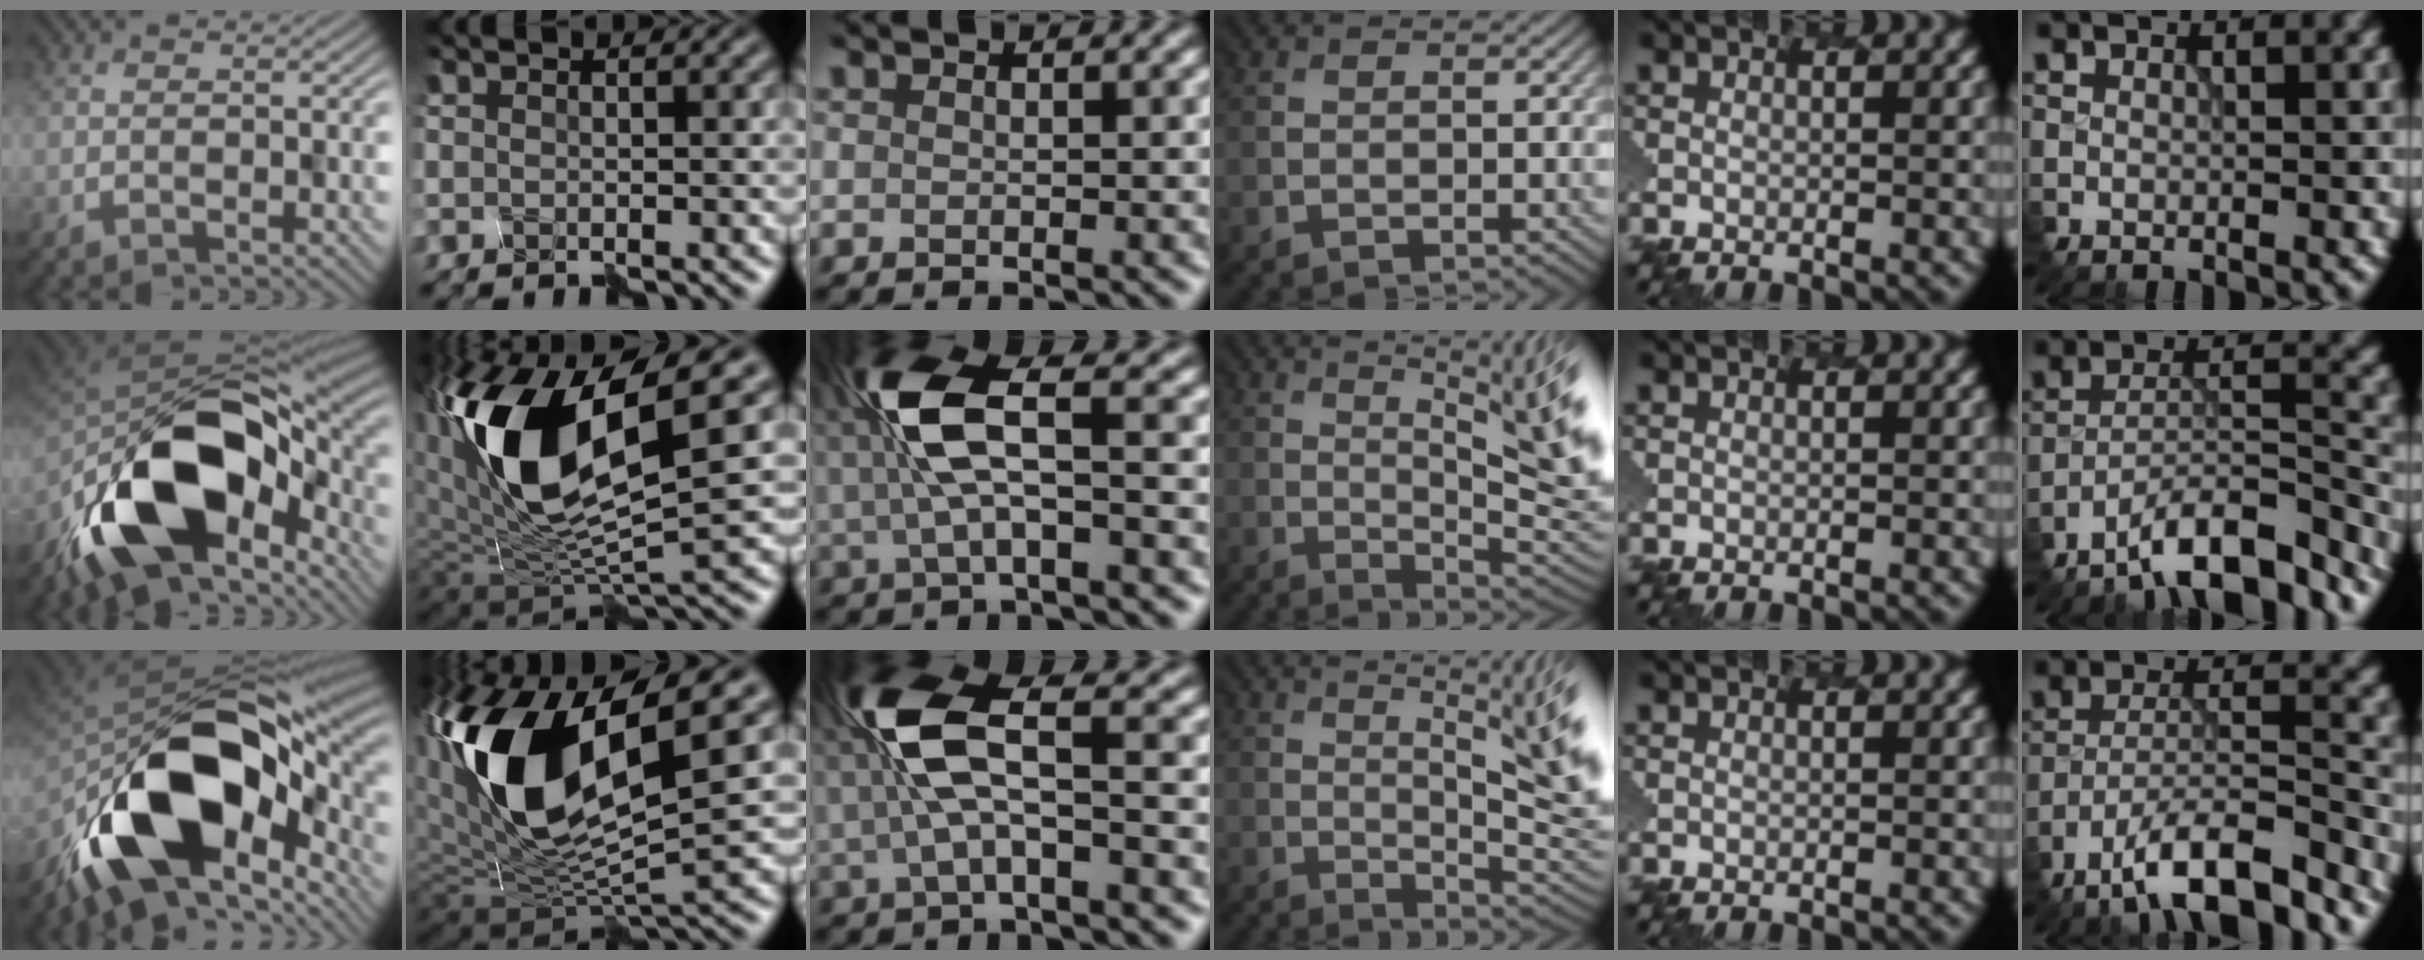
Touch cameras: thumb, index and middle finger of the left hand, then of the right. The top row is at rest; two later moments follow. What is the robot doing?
{"motion": "disassemble", "object": "spray bottle"}